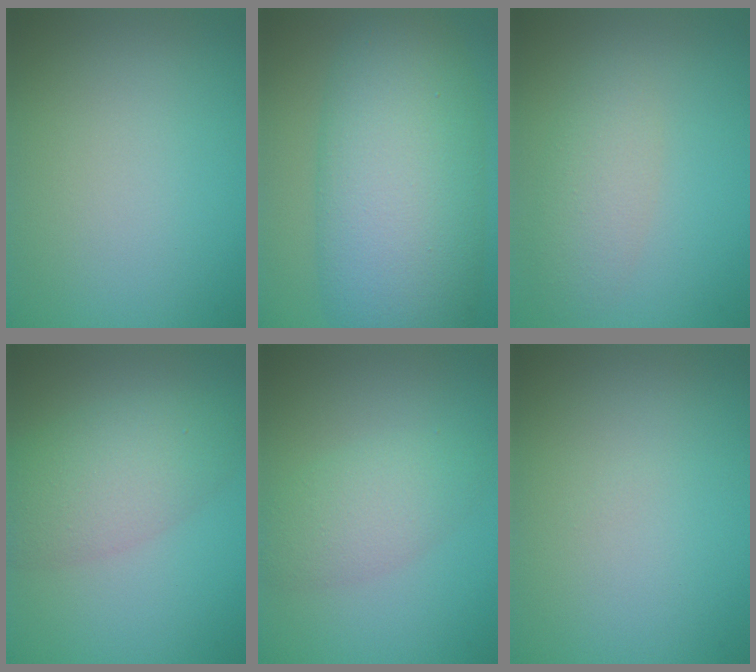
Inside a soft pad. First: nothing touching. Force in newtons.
{"total": 12.8, "press": 12.8, "slide": 0.2}
{"total": 2.9, "press": 2.9, "slide": 0.1}
{"total": 5.1, "press": 5.1, "slide": 0.2}
{"total": 3.3, "press": 3.3, "slide": 0.1}
{"total": 0.0}